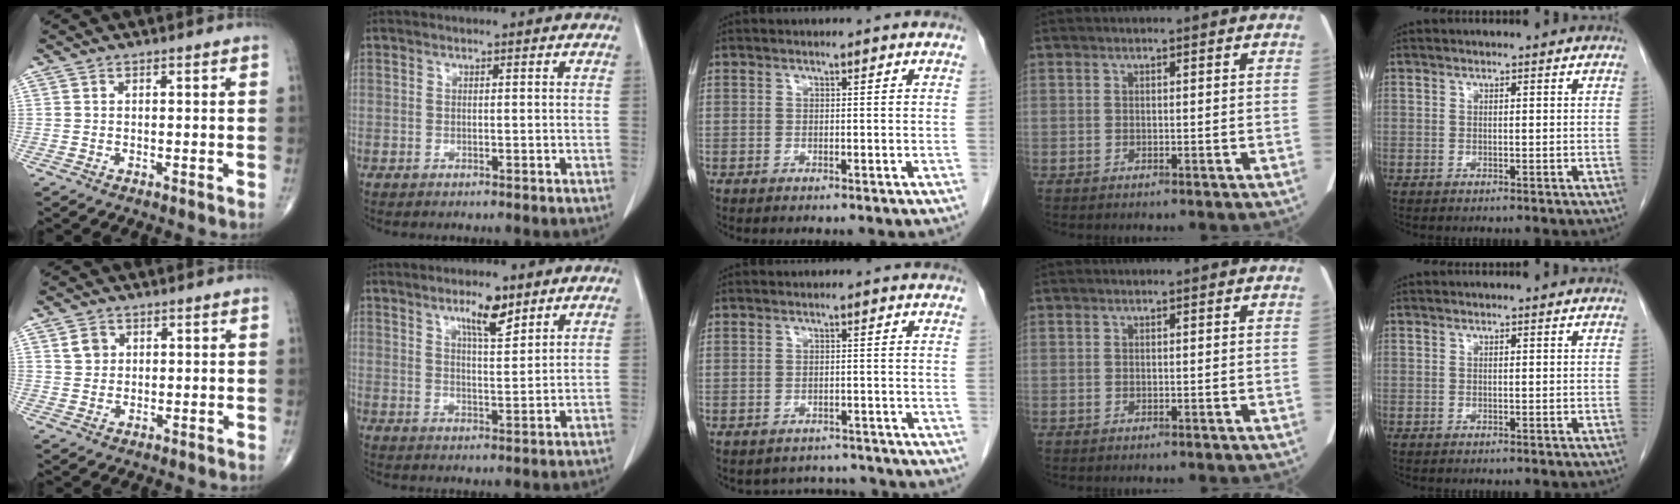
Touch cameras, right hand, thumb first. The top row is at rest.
{"thumb": {"total": 3.1, "force": [1.2, 2.6, 1.2], "torque": [-0.009, -0.005, 0.022]}, "index": {"total": 5.4, "force": [3.6, 1.1, 3.8], "torque": [-0.066, -0.001, 0.060]}, "middle": {"total": 4.7, "force": [-4.4, 1.4, -0.7], "torque": [0.009, 0.018, -0.055]}}